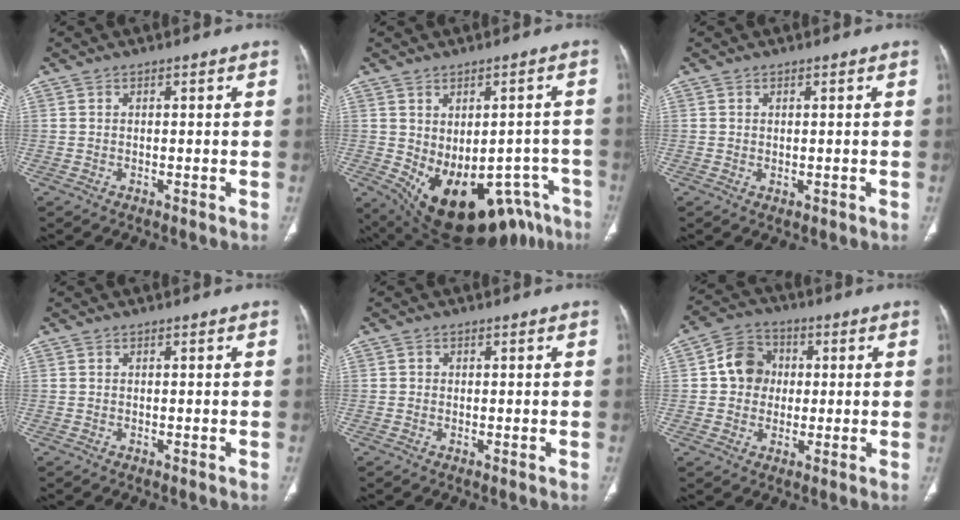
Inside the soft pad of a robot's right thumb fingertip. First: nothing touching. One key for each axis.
{"total": 22.5, "fx": -12.2, "fy": 12.4, "fz": 14.3, "tx": -0.177, "ty": 0.014, "tz": -0.140}
{"total": 0.8, "fx": -0.1, "fy": 0.5, "fz": 0.6, "tx": -0.011, "ty": -0.003, "tz": 0.004}
{"total": 0.0}
{"total": 0.6, "fx": 0.0, "fy": 0.6, "fz": 0.1, "tx": 0.001, "ty": 0.002, "tz": 0.000}
{"total": 8.4, "fx": 0.8, "fy": 7.4, "fz": 3.8, "tx": -0.038, "ty": 0.012, "tz": 0.004}